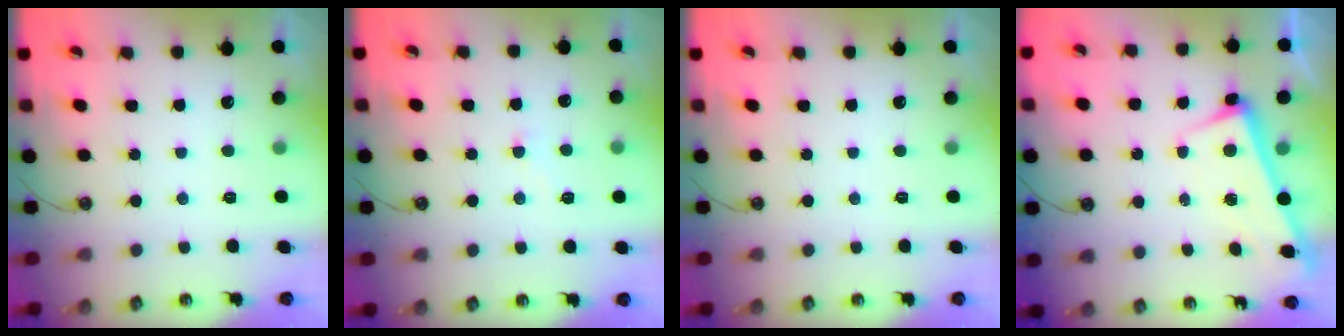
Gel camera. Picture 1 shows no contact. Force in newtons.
{"total": 2.4, "press": 2.3, "slide": 0.7}
{"total": 0.0}
{"total": 2.6, "press": 2.5, "slide": 0.7}